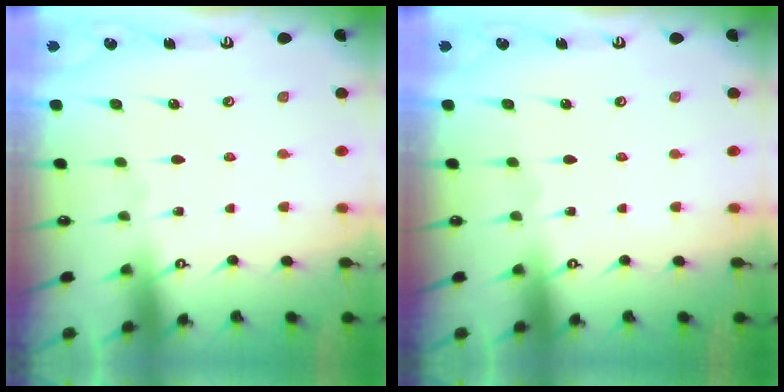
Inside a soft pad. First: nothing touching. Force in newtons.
{"total": 0.0}